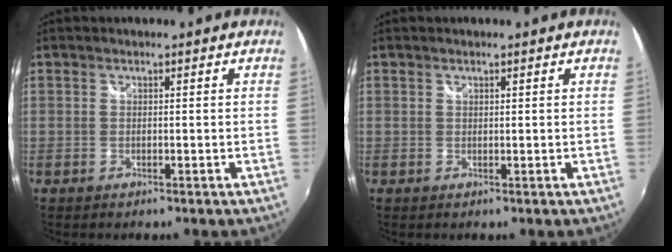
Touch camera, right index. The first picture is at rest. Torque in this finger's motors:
{"motor_torque": [-0.06, -0.02, -0.02, 0.00]}